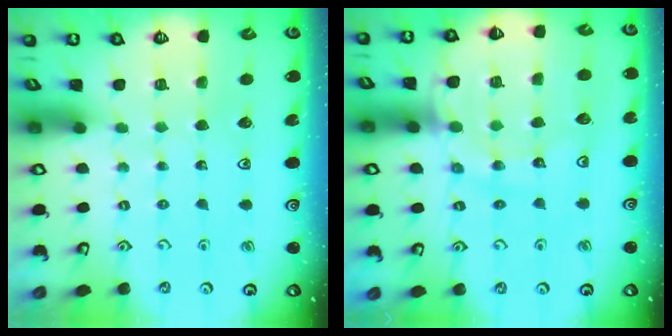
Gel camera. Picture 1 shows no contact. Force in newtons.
{"total": 14.8, "press": 14.7, "slide": 1.8}